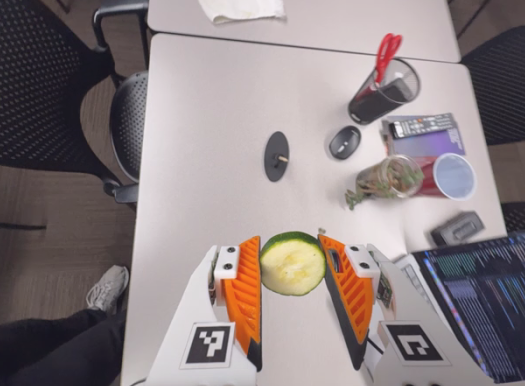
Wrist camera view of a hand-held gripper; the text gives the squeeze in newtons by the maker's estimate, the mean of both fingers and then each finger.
{"total": 8.4, "left": 8.3, "right": 8.4}